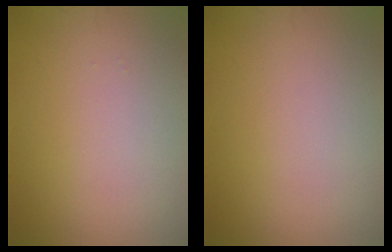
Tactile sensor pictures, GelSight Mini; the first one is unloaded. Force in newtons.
{"total": 0.0}